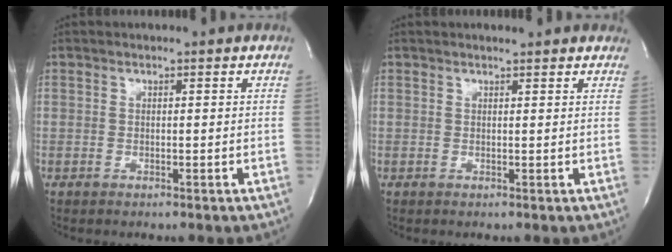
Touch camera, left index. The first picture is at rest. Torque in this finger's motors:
{"motor_torque": [0.18, -0.14, -0.02, 0.02]}